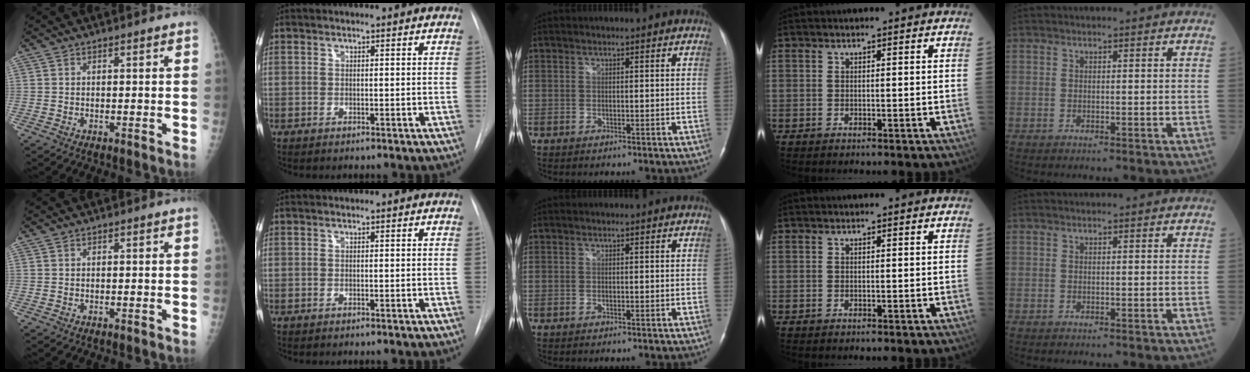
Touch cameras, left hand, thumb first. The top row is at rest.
{}